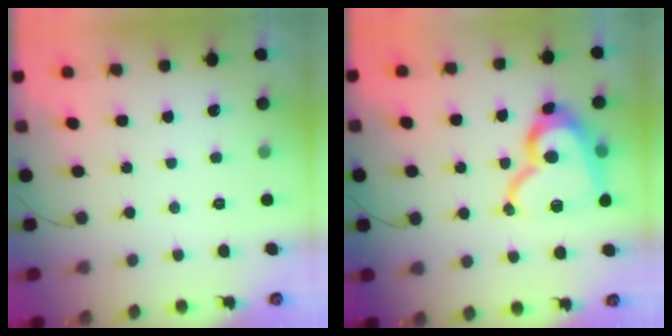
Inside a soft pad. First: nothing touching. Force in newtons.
{"total": 17.8, "press": 17.7, "slide": 1.7}